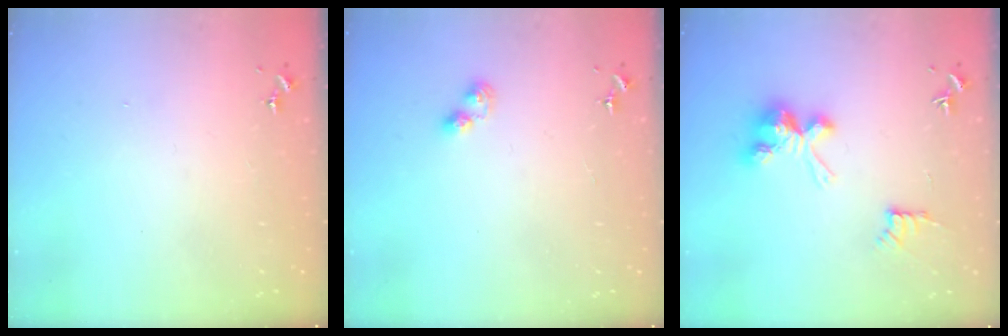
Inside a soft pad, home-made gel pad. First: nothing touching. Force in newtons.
{"total": 5.6, "press": 5.6, "slide": 0.6}
{"total": 10.6, "press": 10.6, "slide": 0.3}